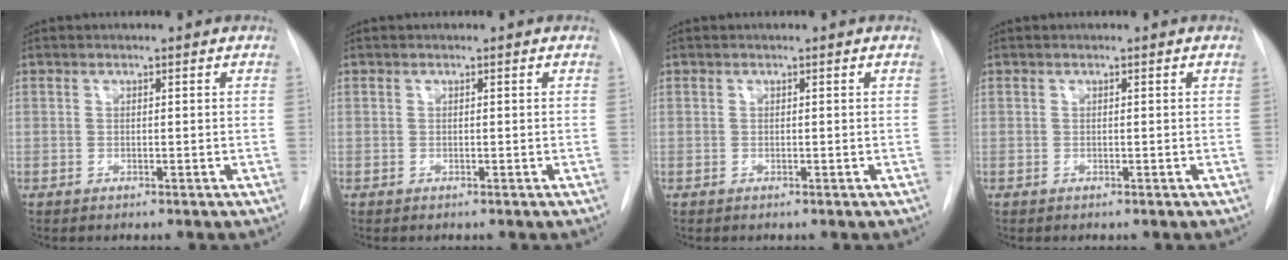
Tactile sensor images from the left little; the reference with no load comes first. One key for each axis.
{"total": 0.0}
{"total": 0.0}
{"total": 0.0}